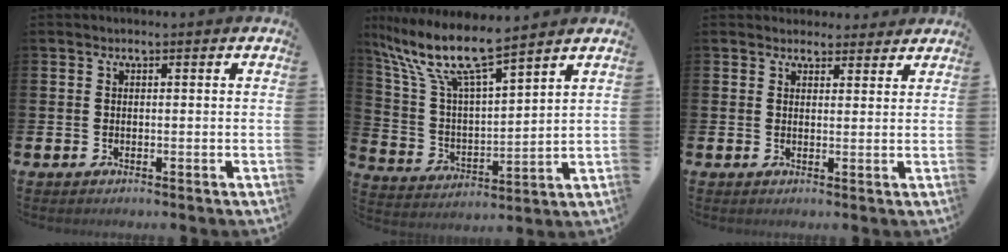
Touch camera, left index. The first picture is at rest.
{"total": 10.4, "force": [8.8, 1.4, 5.4], "torque": [-0.147, -0.049, 0.150]}
{"total": 3.0, "force": [2.8, 1.0, -0.2], "torque": [0.015, -0.016, 0.049]}